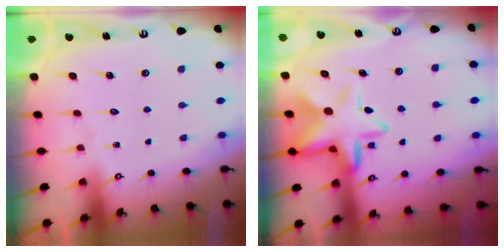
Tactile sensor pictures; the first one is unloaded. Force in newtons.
{"total": 13.0, "press": 12.9, "slide": 1.8}